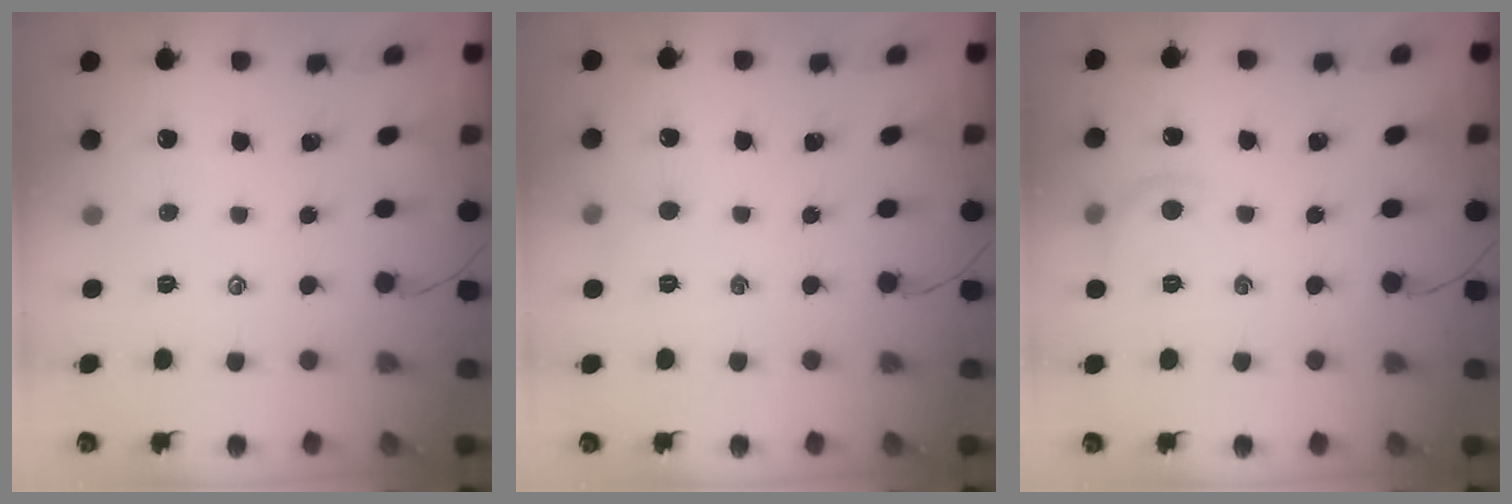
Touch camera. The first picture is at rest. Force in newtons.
{"total": 3.2, "press": 3.0, "slide": 1.1}
{"total": 7.0, "press": 6.9, "slide": 1.3}